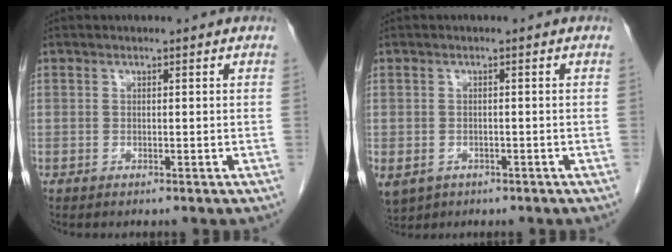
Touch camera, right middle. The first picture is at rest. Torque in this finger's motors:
{"motor_torque": [0.34, -0.37, 1.06, 0.21]}